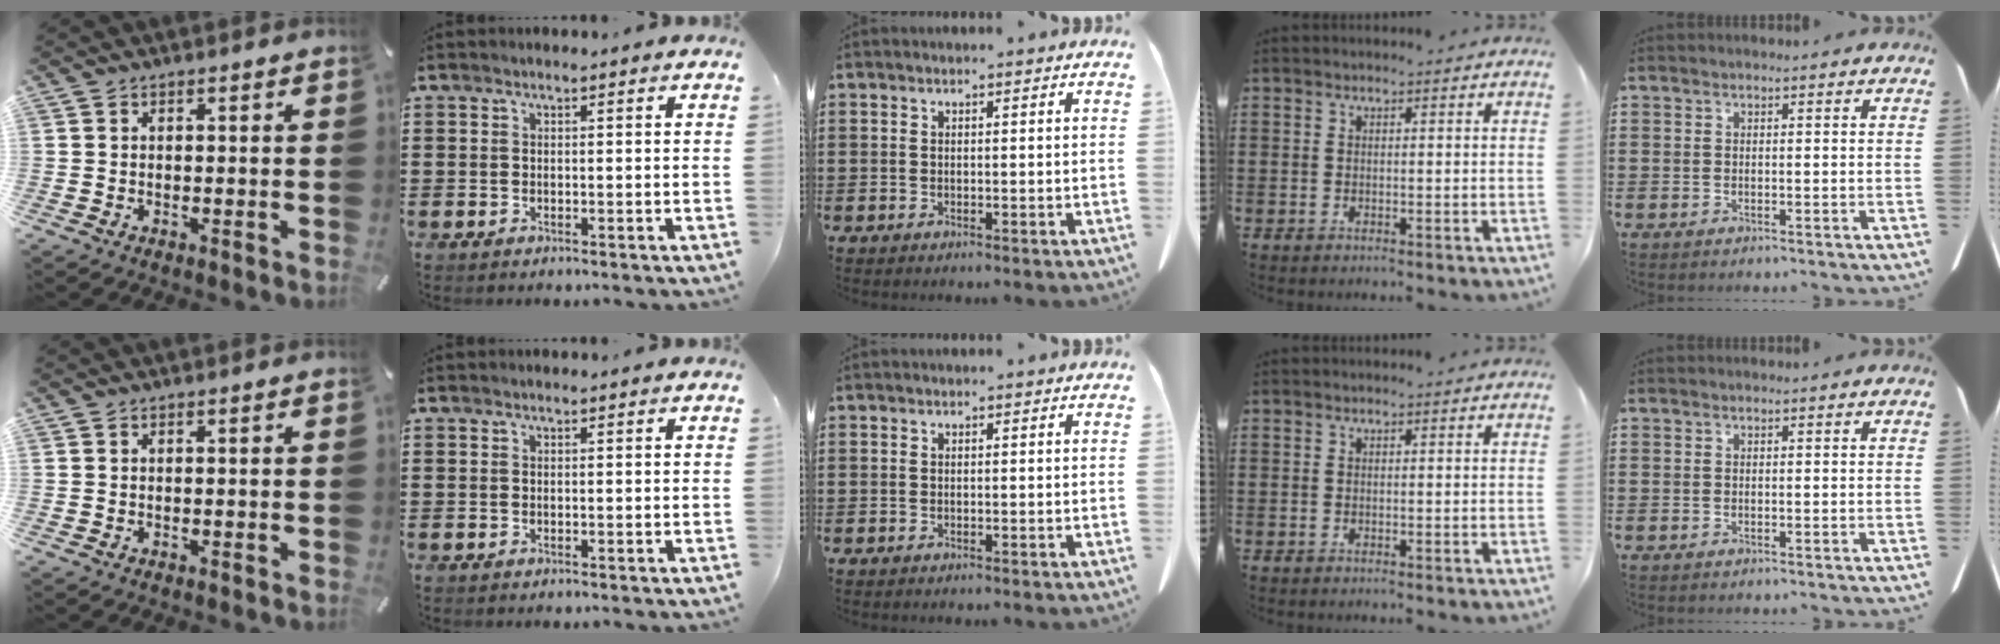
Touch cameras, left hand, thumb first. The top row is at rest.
{}